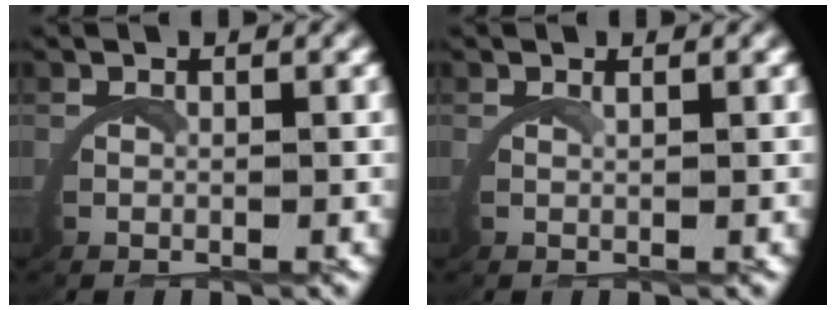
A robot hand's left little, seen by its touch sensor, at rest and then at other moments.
{"total": 0.7, "force": [0.5, -0.1, 0.5], "torque": [-0.012, 0.001, 0.009]}